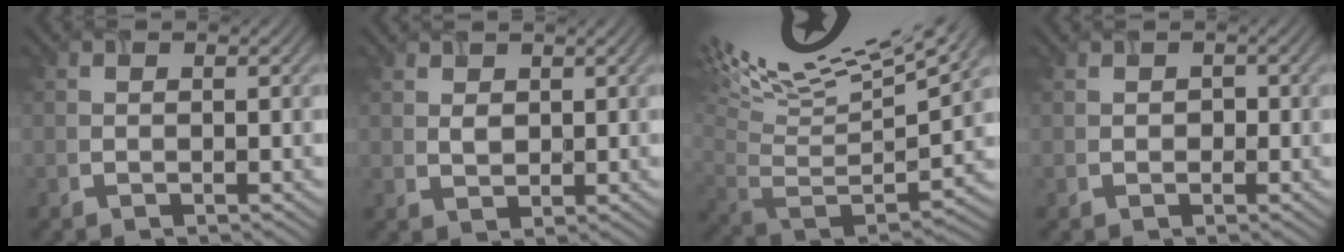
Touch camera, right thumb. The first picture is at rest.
{"total": 2.2, "force": [1.4, 1.4, 0.9], "torque": [-0.026, 0.005, 0.030]}
{"total": 15.3, "force": [8.5, 5.0, 11.7], "torque": [-0.265, 0.035, 0.136]}
{"total": 1.0, "force": [0.2, 0.9, 0.2], "torque": [-0.005, 0.005, 0.006]}